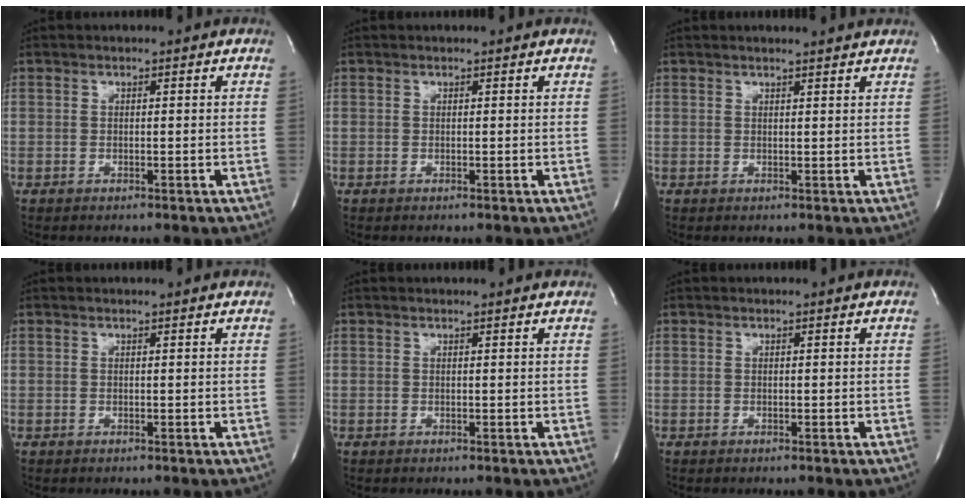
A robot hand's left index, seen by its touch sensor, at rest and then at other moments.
{"total": 0.0}
{"total": 3.9, "force": [3.7, -0.1, 1.2], "torque": [-0.019, 0.004, 0.038]}
{"total": 2.0, "force": [2.0, 0.1, 0.5], "torque": [-0.013, 0.010, 0.017]}
{"total": 2.5, "force": [2.5, 0.1, 0.6], "torque": [-0.013, 0.011, 0.022]}
{"total": 0.0}